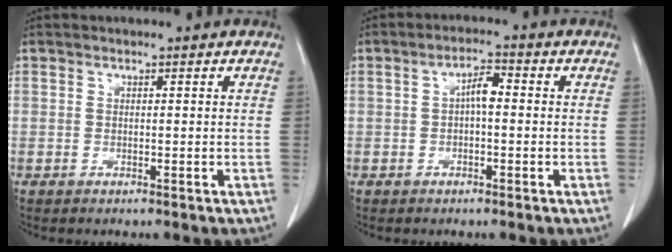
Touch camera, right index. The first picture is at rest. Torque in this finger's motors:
{"motor_torque": [0.53, 0.07, 0.22, 0.07]}